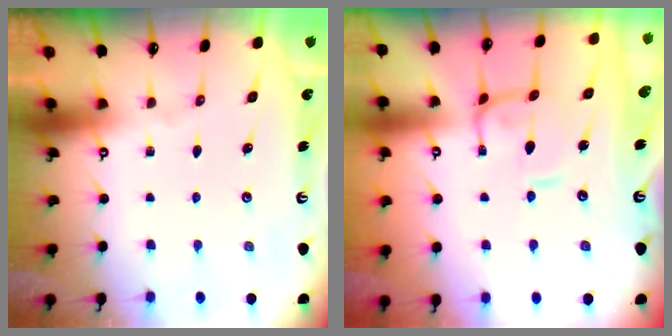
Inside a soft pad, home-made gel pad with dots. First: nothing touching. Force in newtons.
{"total": 0.6, "press": 0.5, "slide": 0.4}